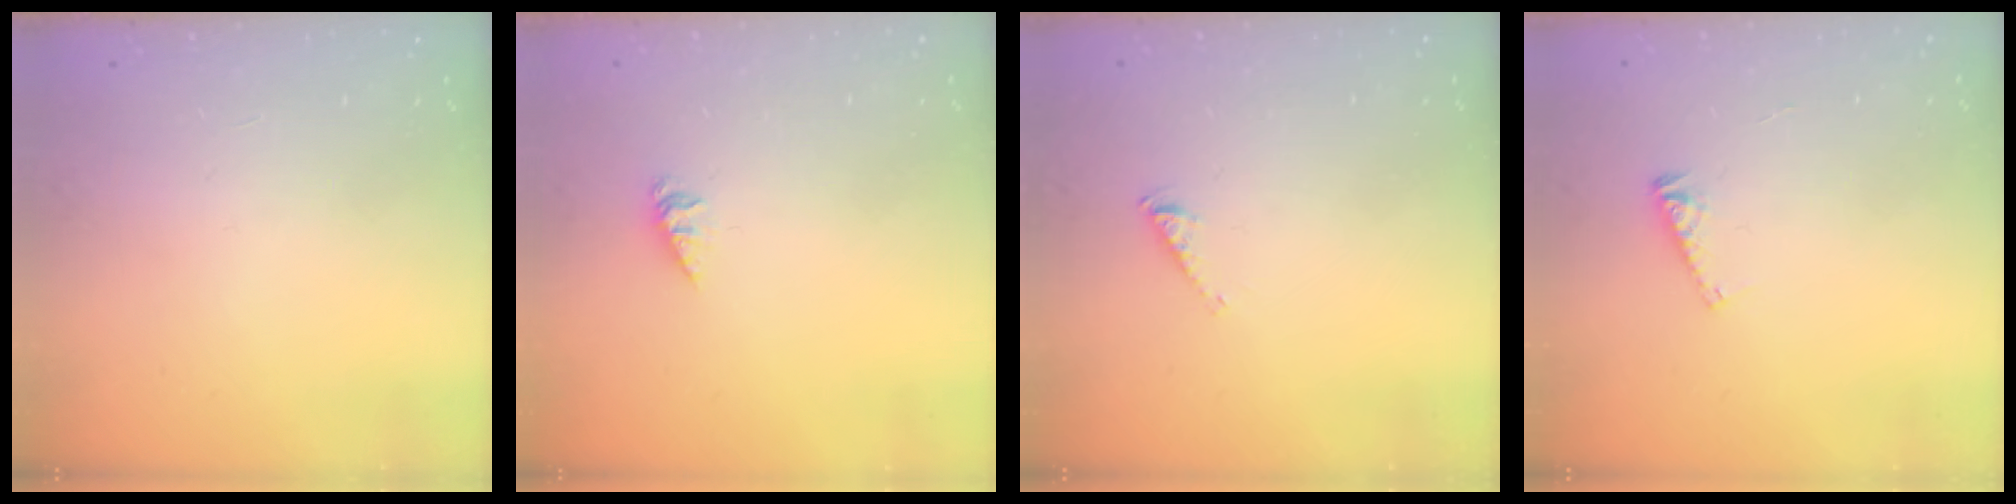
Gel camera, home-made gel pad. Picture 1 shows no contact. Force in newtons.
{"total": 1.3, "press": 1.3, "slide": 0.2}
{"total": 2.9, "press": 2.9, "slide": 0.5}
{"total": 4.6, "press": 4.6, "slide": 0.2}